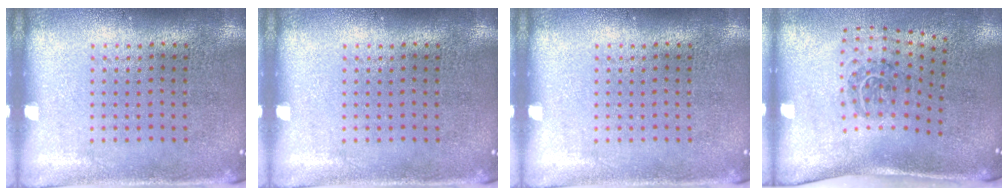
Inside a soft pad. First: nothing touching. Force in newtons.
{"total": 0.0}
{"total": 0.0}
{"total": 1.9, "press": 1.2, "slide": 1.5}